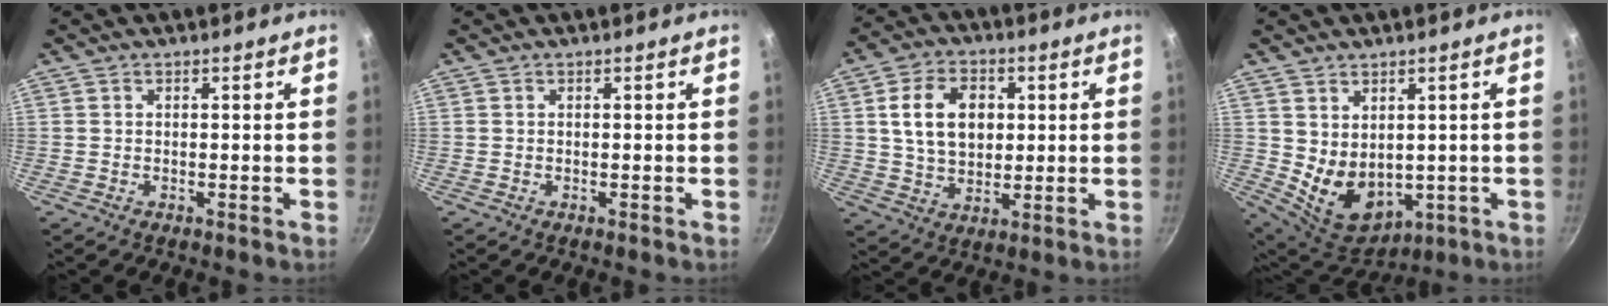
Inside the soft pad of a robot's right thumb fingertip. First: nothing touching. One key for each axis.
{"total": 0.0}
{"total": 11.6, "fx": 2.2, "fy": 8.2, "fz": 7.8, "tx": -0.113, "ty": -0.001, "tz": 0.039}
{"total": 10.1, "fx": 1.0, "fy": 7.3, "fz": 6.9, "tx": -0.093, "ty": -0.028, "tz": 0.049}